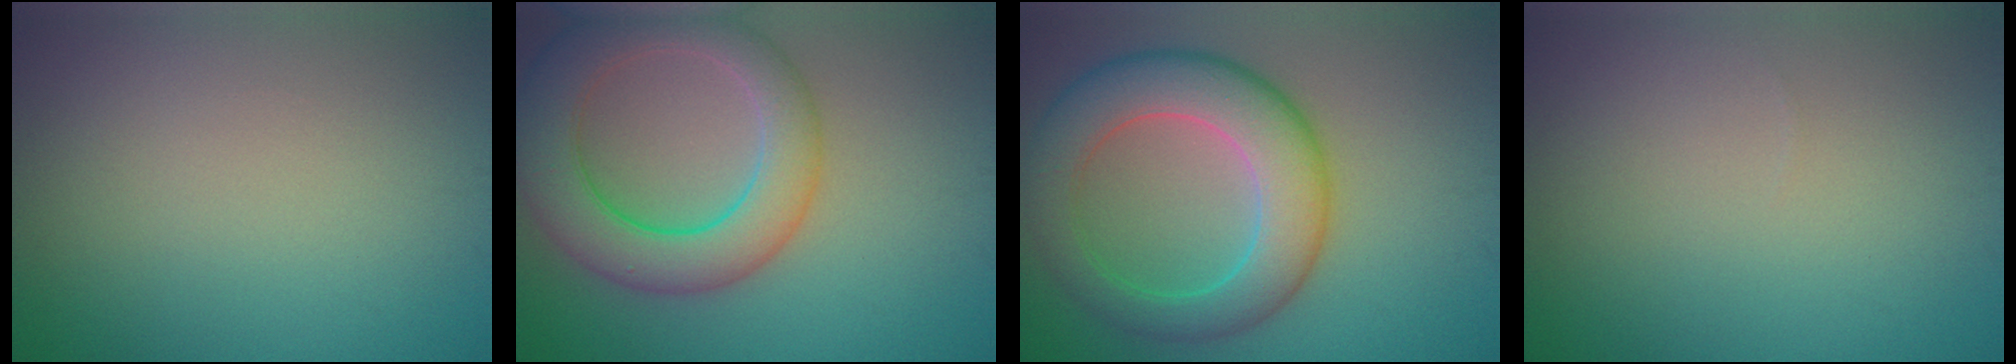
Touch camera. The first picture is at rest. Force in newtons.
{"total": 7.4, "press": 7.4, "slide": 0.1}
{"total": 8.0, "press": 8.0, "slide": 0.3}
{"total": 0.0}